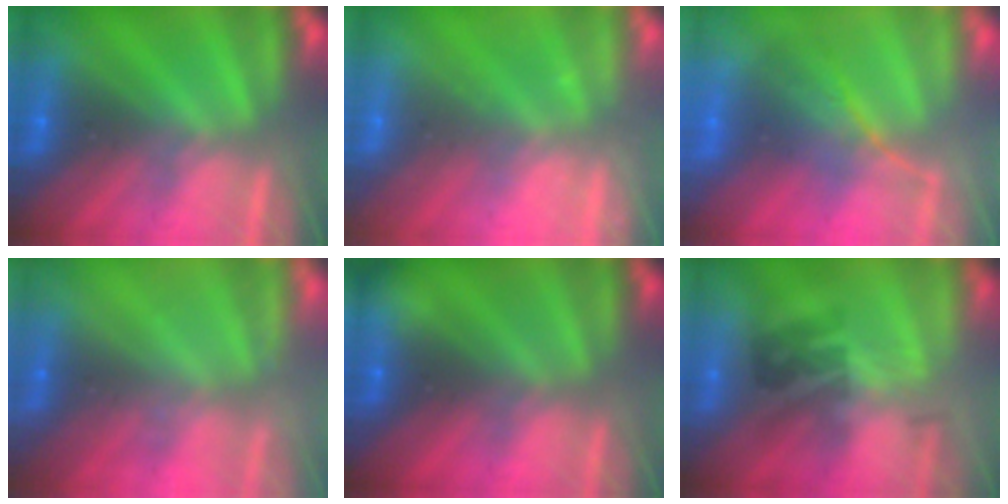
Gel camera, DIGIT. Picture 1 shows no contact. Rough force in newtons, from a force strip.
{"total": 2.2}
{"total": 2.3}
{"total": 2.1}
{"total": 2.3}
{"total": 2.2}